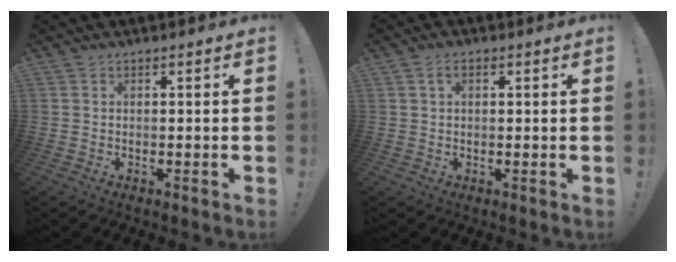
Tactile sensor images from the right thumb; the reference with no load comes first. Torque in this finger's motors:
{"motor_torque": [-0.05, 0.01, -0.03, 0.24, 0.09]}